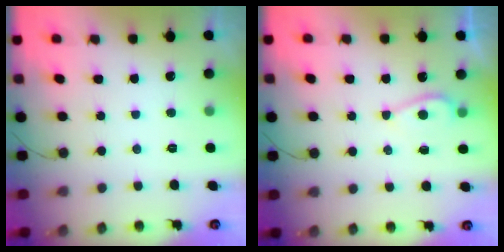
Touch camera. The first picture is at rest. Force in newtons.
{"total": 3.7, "press": 3.2, "slide": 1.7}